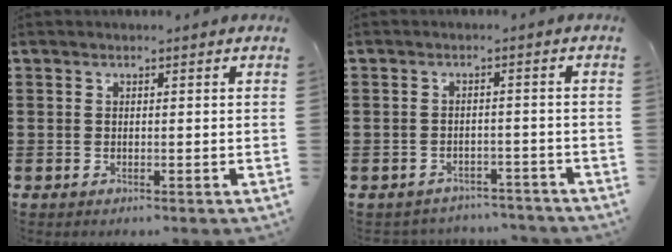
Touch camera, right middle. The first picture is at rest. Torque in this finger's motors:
{"motor_torque": [0.27, -0.26, 0.05, 0.00]}